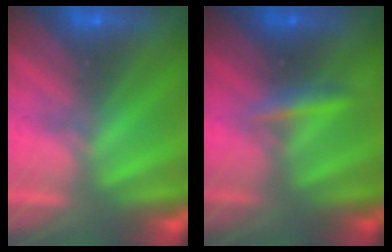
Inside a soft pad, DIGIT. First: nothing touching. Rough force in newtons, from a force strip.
{"total": 2.4}